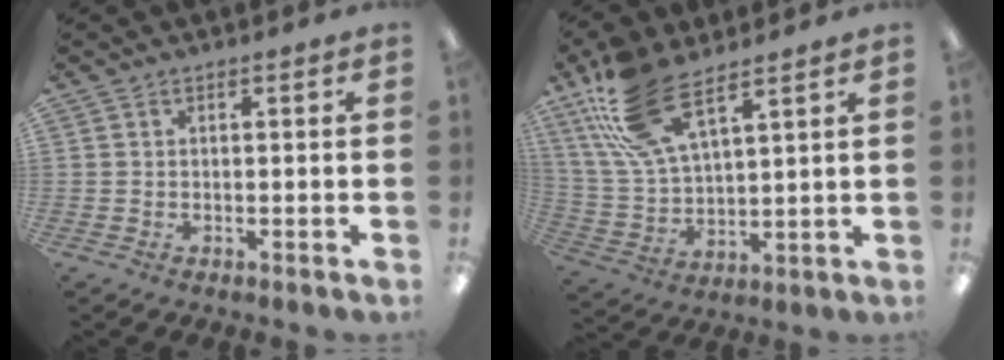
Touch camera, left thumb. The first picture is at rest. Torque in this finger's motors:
{"motor_torque": [0.20, 0.13, 1.35, -1.42, 0.32]}